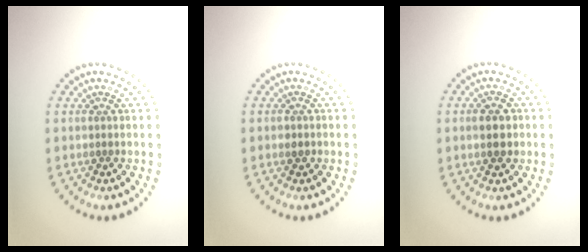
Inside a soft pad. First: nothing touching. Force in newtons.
{"total": 0.7, "press": 0.7, "slide": 0.2}
{"total": 3.0, "press": 3.0, "slide": 0.0}